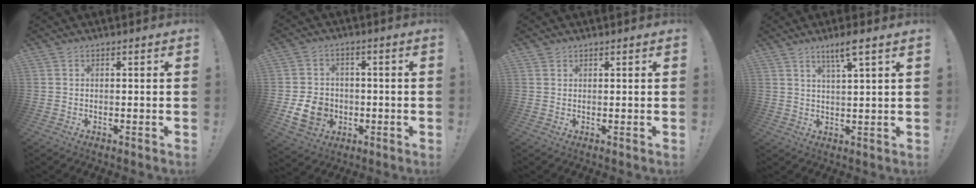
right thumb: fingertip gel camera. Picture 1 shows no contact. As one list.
[{"total": 10.8, "force": [-2.6, 9.1, 5.2], "torque": [-0.102, 0.015, -0.040]}, {"total": 0.7, "force": [0.6, 0.4, 0.1], "torque": [-0.002, -0.001, 0.012]}, {"total": 5.6, "force": [3.6, 0.1, 4.2], "torque": [-0.072, -0.012, 0.055]}]